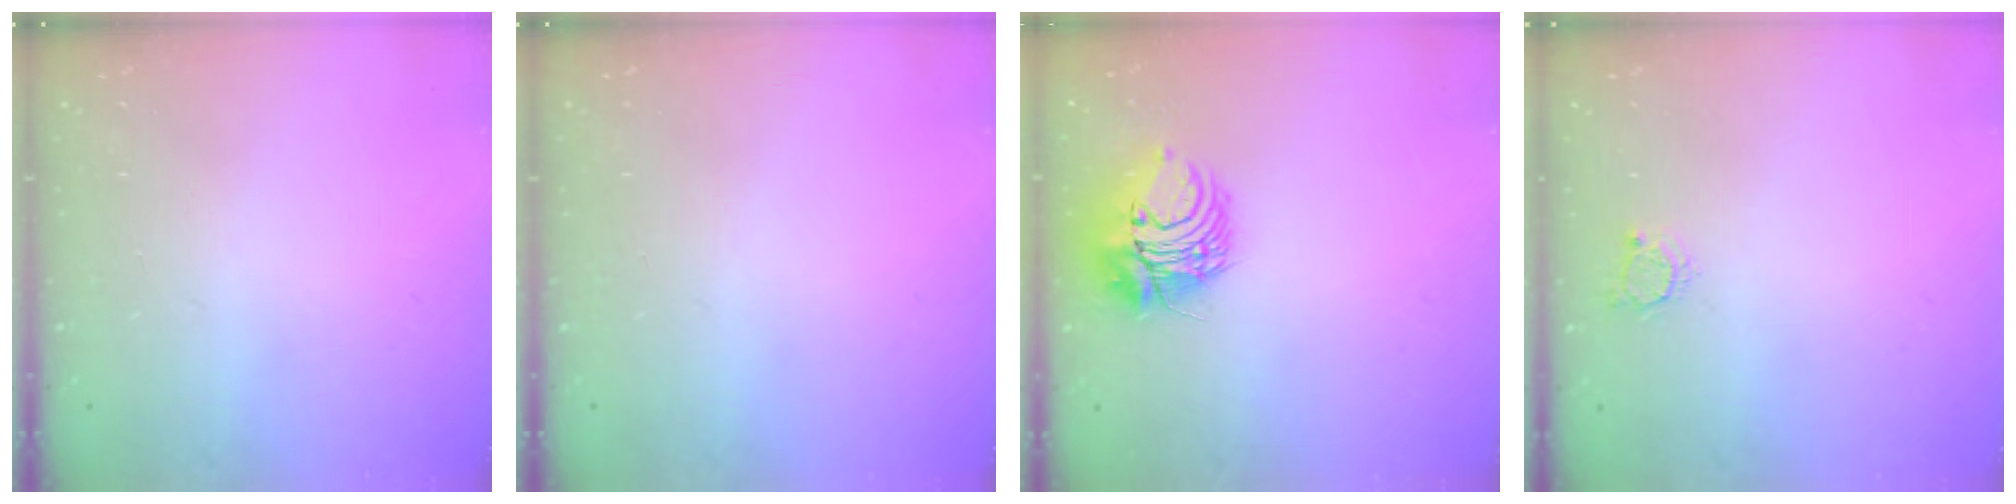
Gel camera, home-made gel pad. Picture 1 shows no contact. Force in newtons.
{"total": 0.0}
{"total": 9.7, "press": 9.7, "slide": 0.5}
{"total": 3.0, "press": 3.0, "slide": 0.4}